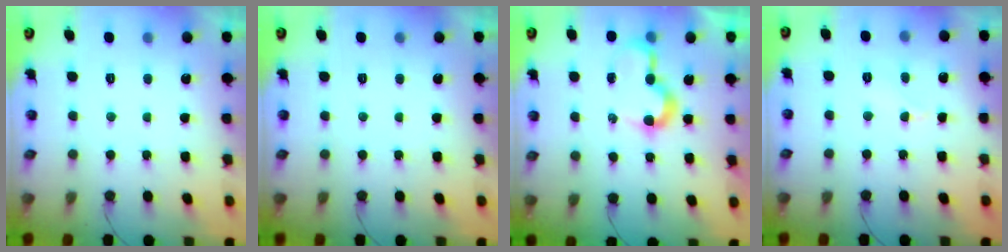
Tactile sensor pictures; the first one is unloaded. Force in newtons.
{"total": 0.0}
{"total": 7.6, "press": 7.6, "slide": 0.5}
{"total": 4.1, "press": 4.1, "slide": 0.4}